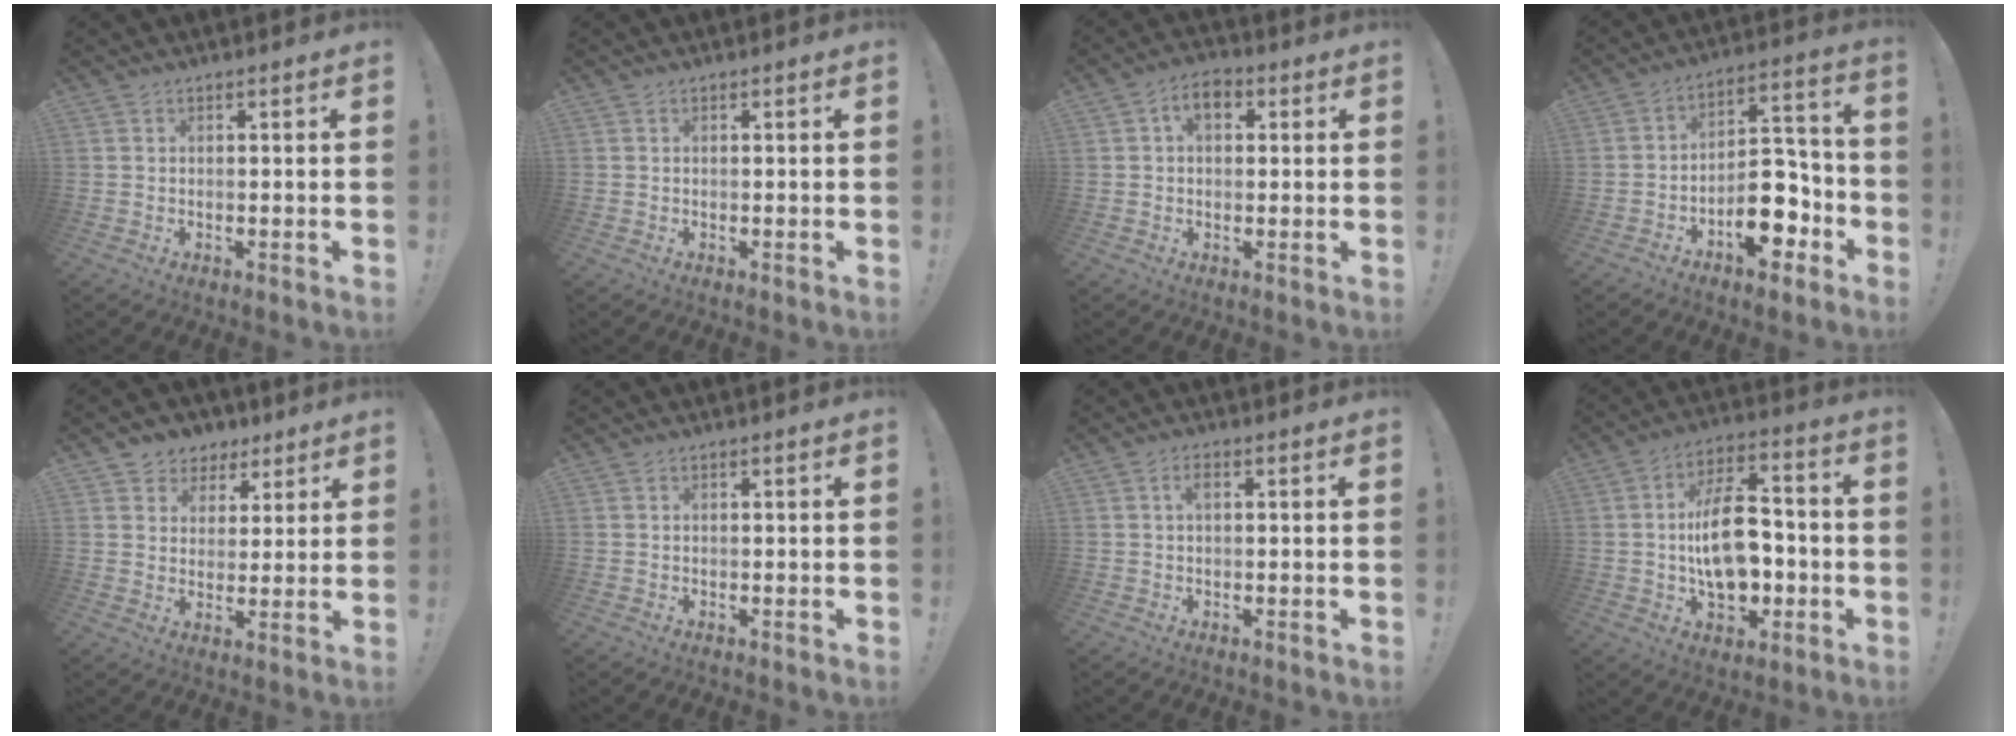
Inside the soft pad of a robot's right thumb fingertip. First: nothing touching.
{"total": 0.0}
{"total": 5.7, "force": [1.4, 3.8, 4.0], "torque": [-0.059, 0.006, 0.024]}
{"total": 14.8, "force": [-7.0, 8.4, 10.0], "torque": [-0.123, 0.058, -0.106]}
{"total": 6.3, "force": [3.1, 5.4, 0.6], "torque": [-0.004, -0.021, 0.062]}
{"total": 0.0}
{"total": 2.1, "force": [0.4, 0.9, 1.8], "torque": [-0.032, 0.007, 0.003]}
{"total": 17.2, "force": [-2.1, 10.8, 13.2], "torque": [-0.225, 0.019, -0.037]}